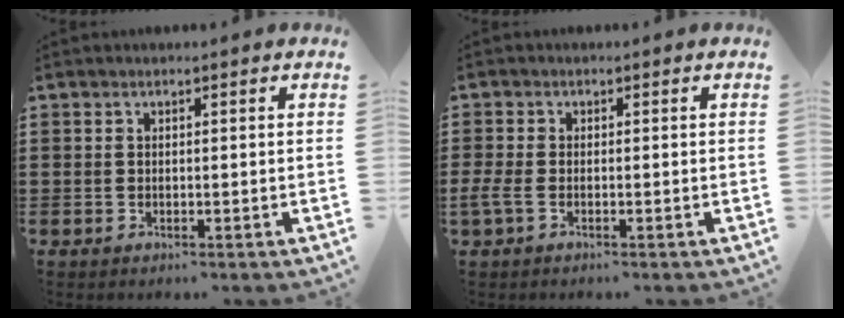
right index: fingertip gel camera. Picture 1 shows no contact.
{"total": 1.9, "force": [-1.2, 0.5, 1.5], "torque": [-0.040, -0.009, -0.024]}